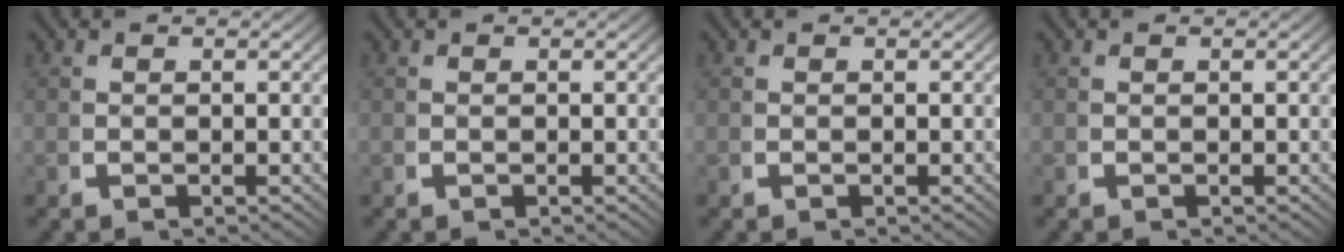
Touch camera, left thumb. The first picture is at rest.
{"total": 0.0}
{"total": 0.0}
{"total": 0.0}